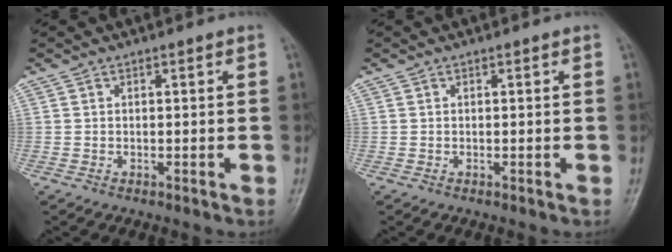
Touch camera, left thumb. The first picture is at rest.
{"total": 0.0}